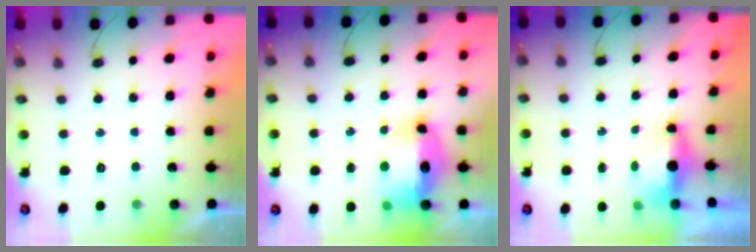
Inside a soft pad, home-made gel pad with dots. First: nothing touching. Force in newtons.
{"total": 15.1, "press": 15.0, "slide": 1.3}
{"total": 6.7, "press": 5.4, "slide": 4.0}